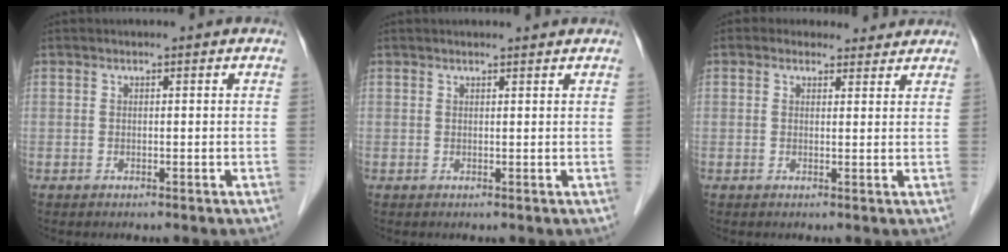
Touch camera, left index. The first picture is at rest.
{"total": 2.0, "force": [1.9, 0.0, 0.5], "torque": [-0.008, 0.008, 0.022]}
{"total": 3.4, "force": [2.9, 1.8, 0.0], "torque": [0.005, 0.010, 0.030]}